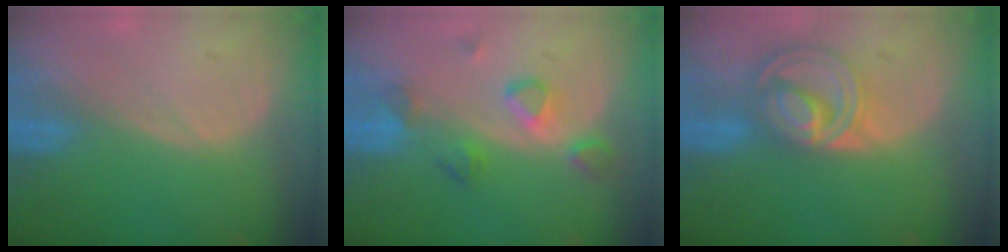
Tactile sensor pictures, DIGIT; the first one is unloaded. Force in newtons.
{"total": 5.1, "press": 5.1, "slide": 0.7}
{"total": 8.7, "press": 7.3, "slide": 4.7}